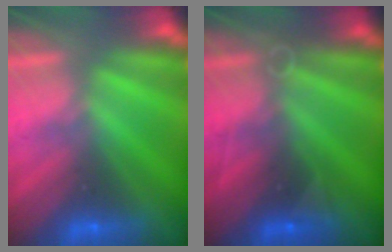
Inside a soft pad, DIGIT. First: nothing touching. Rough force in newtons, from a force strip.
{"total": 2.8}